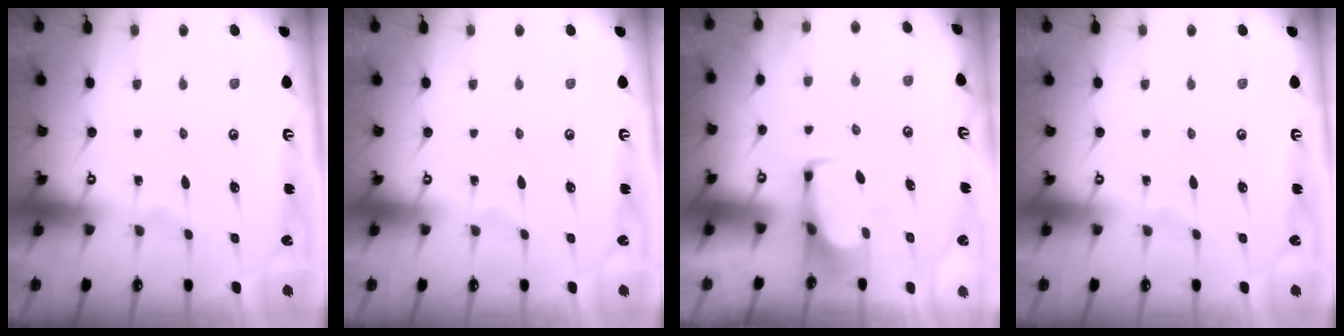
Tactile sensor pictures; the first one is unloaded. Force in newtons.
{"total": 0.0}
{"total": 1.3, "press": 1.2, "slide": 0.4}
{"total": 0.0}